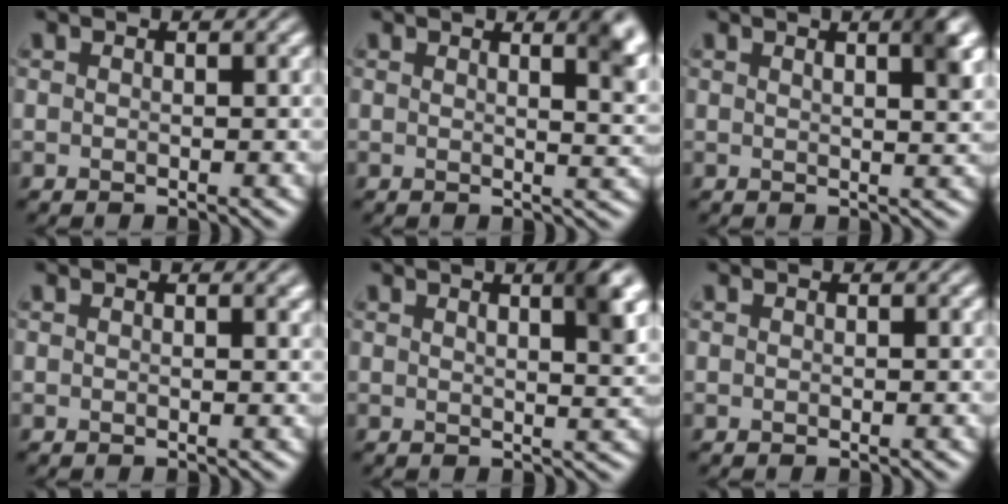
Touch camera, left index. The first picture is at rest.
{"total": 4.2, "force": [2.2, 1.5, 3.2], "torque": [-0.022, 0.005, 0.026]}
{"total": 3.7, "force": [1.7, 1.1, 3.1], "torque": [-0.028, 0.008, 0.021]}
{"total": 0.9, "force": [0.6, 0.3, 0.6], "torque": [-0.003, 0.003, 0.008]}
{"total": 4.3, "force": [2.1, 1.2, 3.6], "torque": [-0.037, 0.005, 0.027]}
{"total": 0.0}